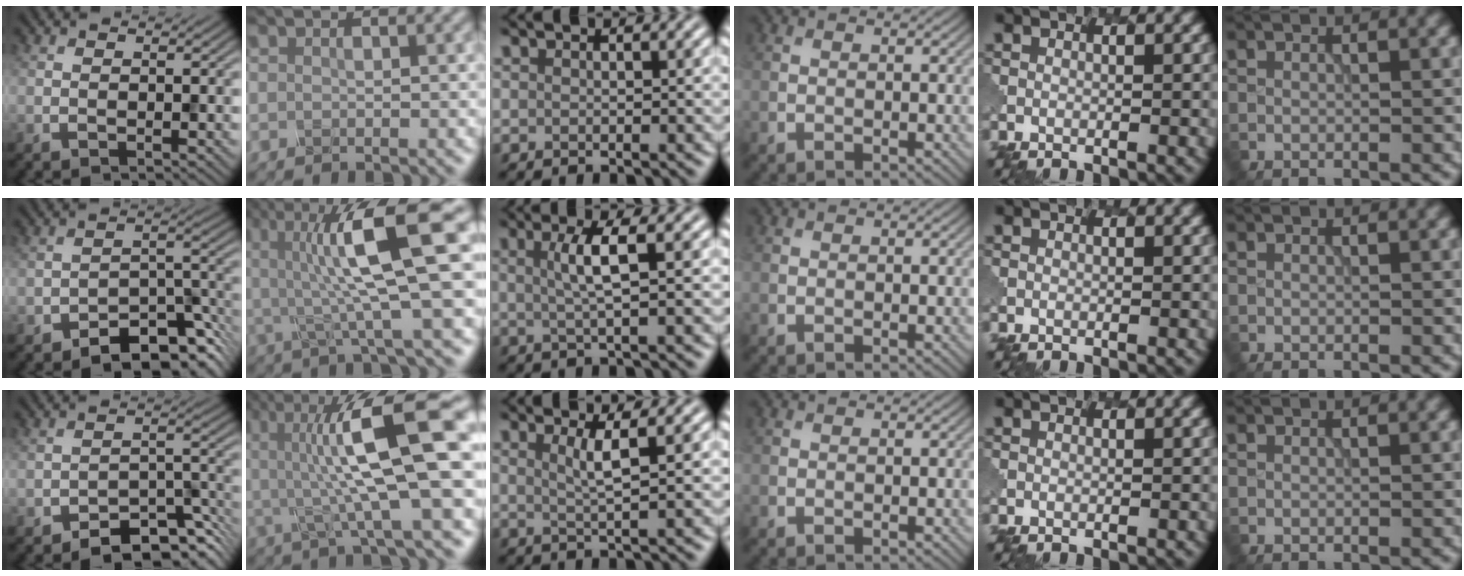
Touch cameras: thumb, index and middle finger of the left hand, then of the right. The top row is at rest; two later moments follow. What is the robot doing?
{"motion": "shake", "object": "salt shaker"}